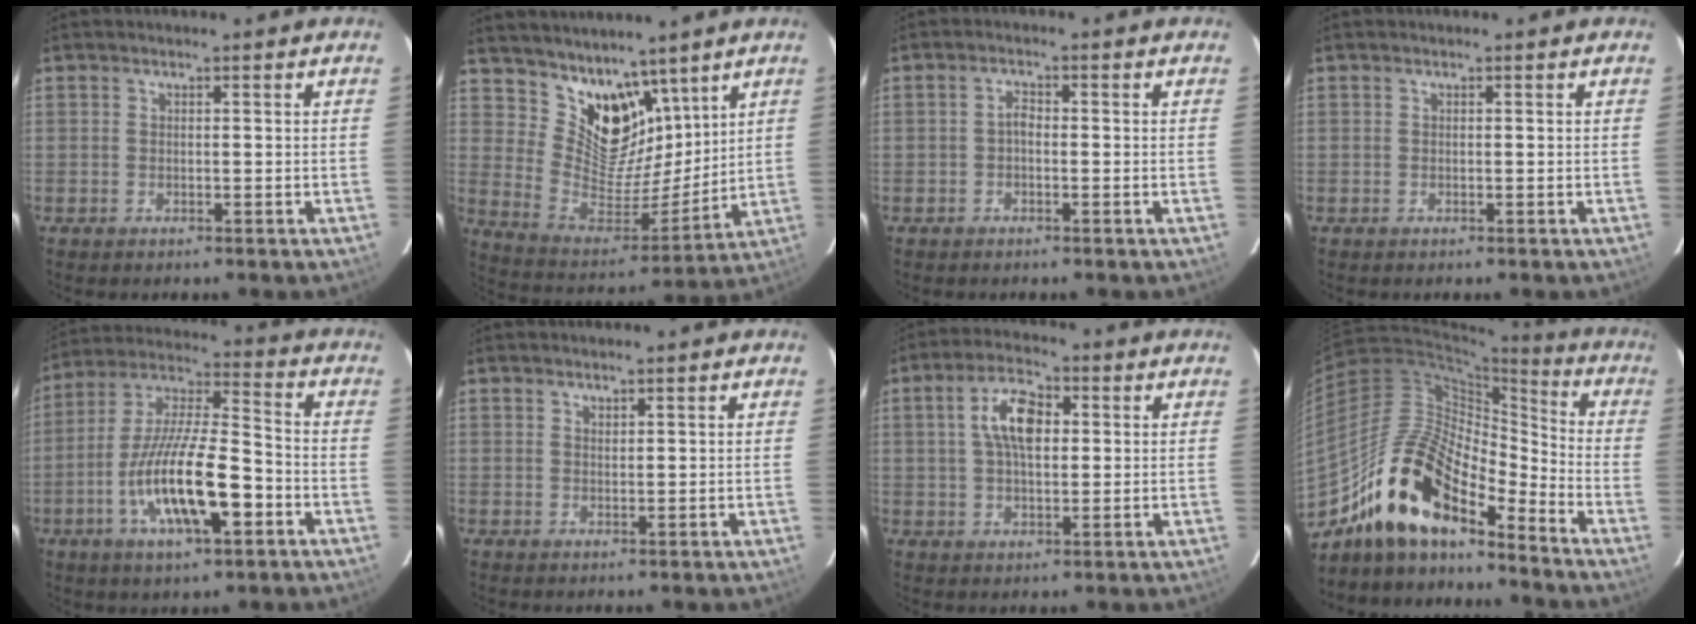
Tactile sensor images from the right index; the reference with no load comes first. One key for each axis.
{"total": 14.0, "fx": 9.9, "fy": 8.0, "fz": 5.7, "tx": -0.111, "ty": -0.006, "tz": 0.194}
{"total": 1.8, "fx": -0.8, "fy": 1.0, "fz": 1.3, "tx": -0.027, "ty": 0.008, "tz": -0.016}
{"total": 0.0}
{"total": 17.3, "fx": -6.2, "fy": 4.7, "fz": 15.4, "tx": -0.297, "ty": -0.009, "tz": -0.111}
{"total": 0.9, "fx": 0.8, "fy": 0.4, "fz": 0.2, "tx": -0.004, "ty": 0.000, "tz": 0.014}
{"total": 8.4, "fx": 1.7, "fy": 4.2, "fz": 7.0, "tx": -0.129, "ty": 0.018, "tz": 0.031}
{"total": 17.5, "fx": -13.0, "fy": 6.0, "fz": 10.0, "tx": -0.188, "ty": 0.006, "tz": -0.254}